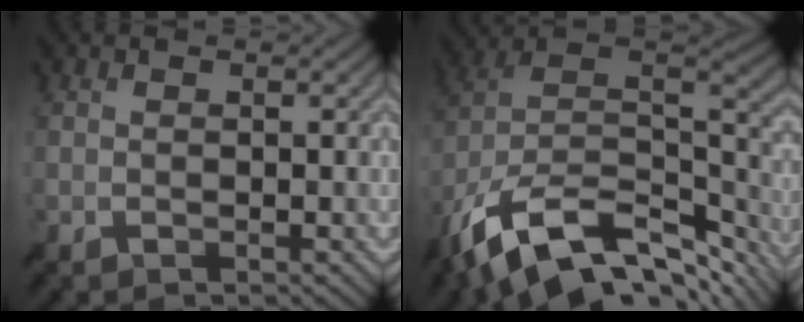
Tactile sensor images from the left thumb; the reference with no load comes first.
{"total": 17.3, "force": [-10.0, 8.4, 11.3], "torque": [-0.260, -0.019, -0.159]}